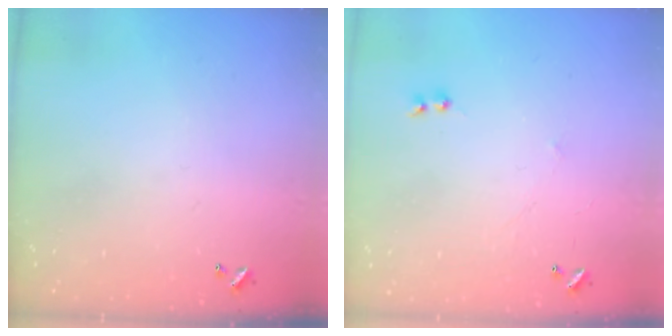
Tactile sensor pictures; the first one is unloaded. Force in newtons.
{"total": 1.2, "press": 1.2, "slide": 0.3}